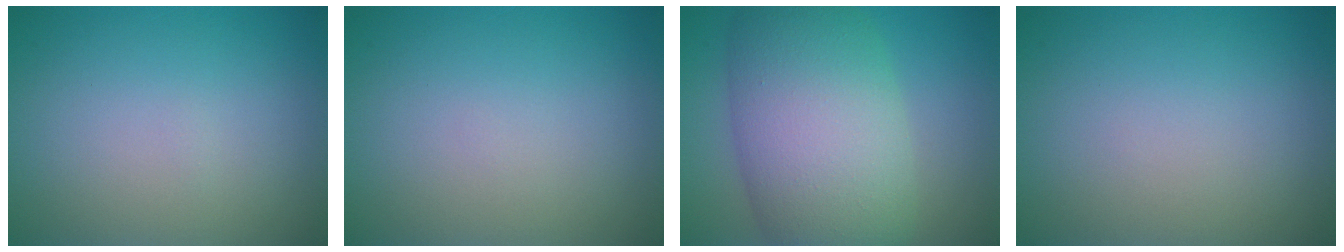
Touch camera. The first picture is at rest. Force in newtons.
{"total": 0.0}
{"total": 11.5, "press": 11.5, "slide": 0.4}
{"total": 0.0}